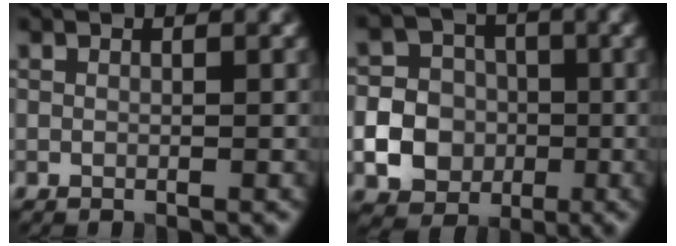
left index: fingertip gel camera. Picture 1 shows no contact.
{"total": 11.1, "force": [-2.5, 10.3, 3.1], "torque": [-0.073, -0.015, -0.060]}